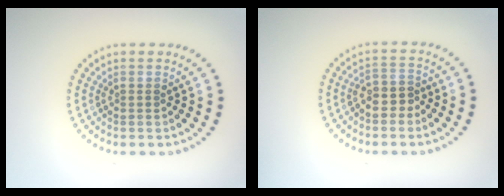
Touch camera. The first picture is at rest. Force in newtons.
{"total": 1.7, "press": 1.5, "slide": 0.8}